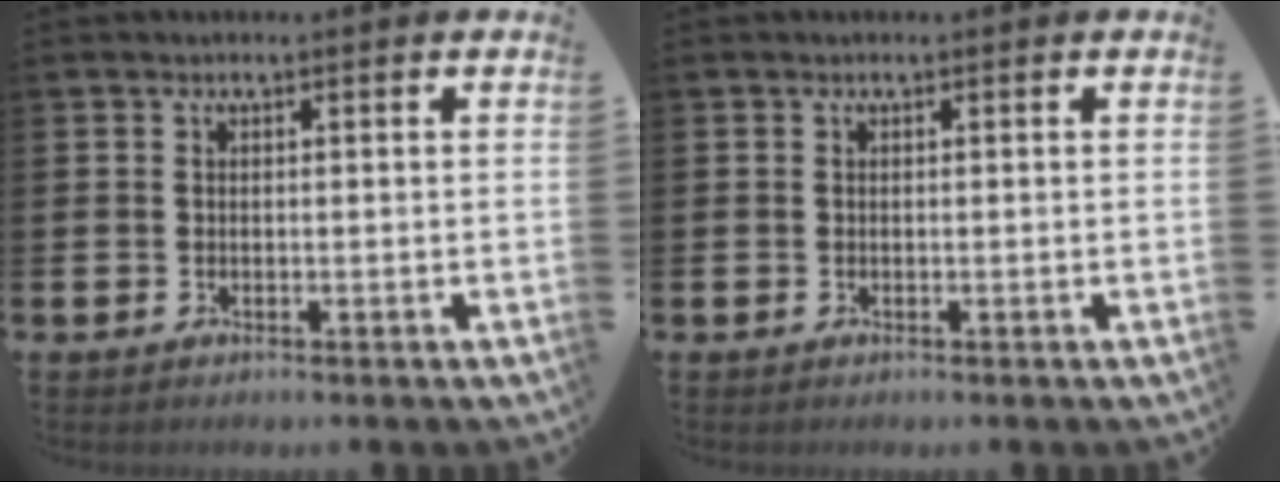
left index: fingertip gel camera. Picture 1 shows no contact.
{"total": 0.0}